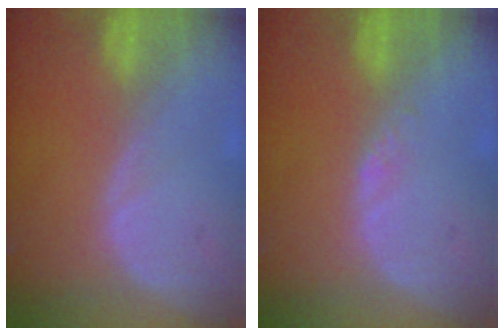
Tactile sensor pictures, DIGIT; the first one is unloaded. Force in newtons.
{"total": 1.1, "press": 1.1, "slide": 0.1}